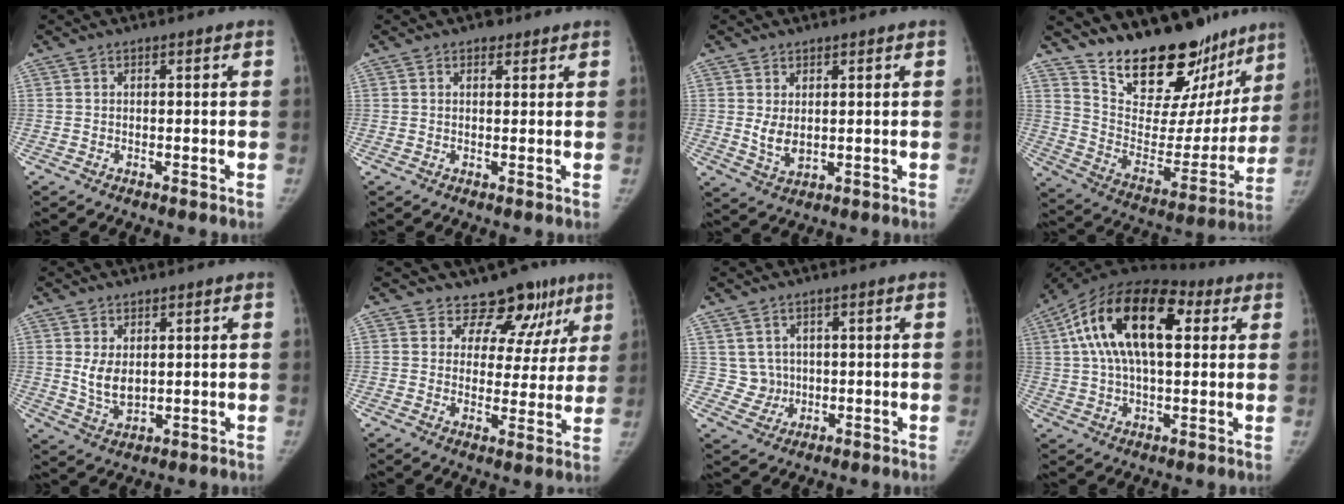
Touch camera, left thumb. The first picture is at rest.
{"total": 1.9, "force": [1.2, 1.2, 0.7], "torque": [0.005, -0.004, 0.011]}
{"total": 3.9, "force": [0.7, 2.5, 2.9], "torque": [-0.042, -0.015, 0.022]}
{"total": 25.4, "force": [19.9, 11.2, 11.2], "torque": [-0.124, -0.115, 0.303]}
{"total": 5.4, "force": [1.3, 3.5, 3.9], "torque": [-0.053, -0.019, 0.035]}
{"total": 11.1, "force": [8.2, 6.9, 2.9], "torque": [0.020, -0.041, 0.092]}
{"total": 4.1, "force": [0.9, 3.9, 0.8], "torque": [0.009, -0.005, 0.021]}
{"total": 20.9, "force": [5.9, 10.8, 16.9], "torque": [-0.294, 0.030, 0.088]}